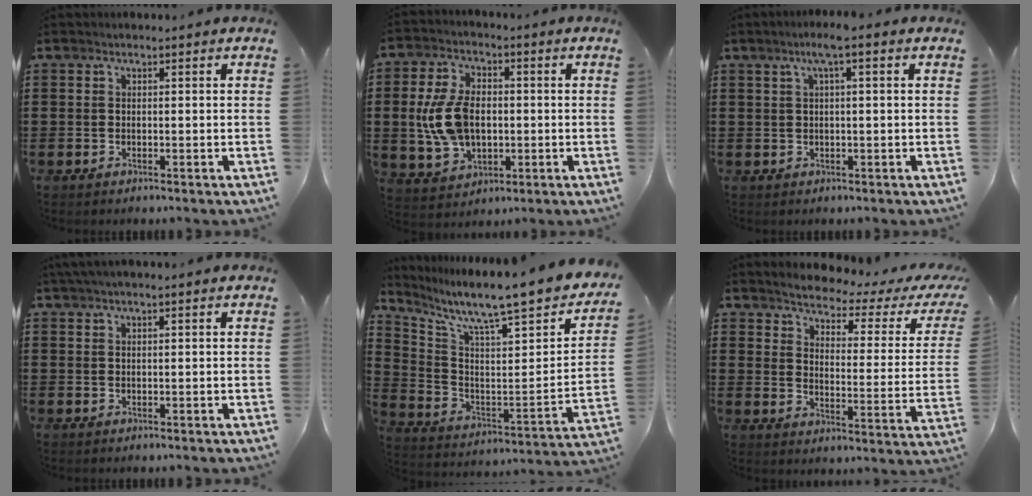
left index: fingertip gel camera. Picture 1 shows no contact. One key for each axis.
{"total": 9.6, "fx": -0.2, "fy": 6.2, "fz": 7.4, "tx": -0.180, "ty": 0.008, "tz": -0.009}
{"total": 2.9, "fx": 1.0, "fy": -0.1, "fz": 2.7, "tx": -0.053, "ty": 0.000, "tz": 0.016}
{"total": 1.4, "fx": 0.9, "fy": -0.1, "fz": 1.0, "tx": -0.019, "ty": -0.001, "tz": 0.018}
{"total": 8.5, "fx": 7.3, "fy": 0.3, "fz": 4.4, "tx": -0.096, "ty": -0.076, "tz": 0.107}
{"total": 3.1, "fx": 2.8, "fy": 0.2, "fz": 1.2, "tx": -0.045, "ty": -0.026, "tz": 0.039}